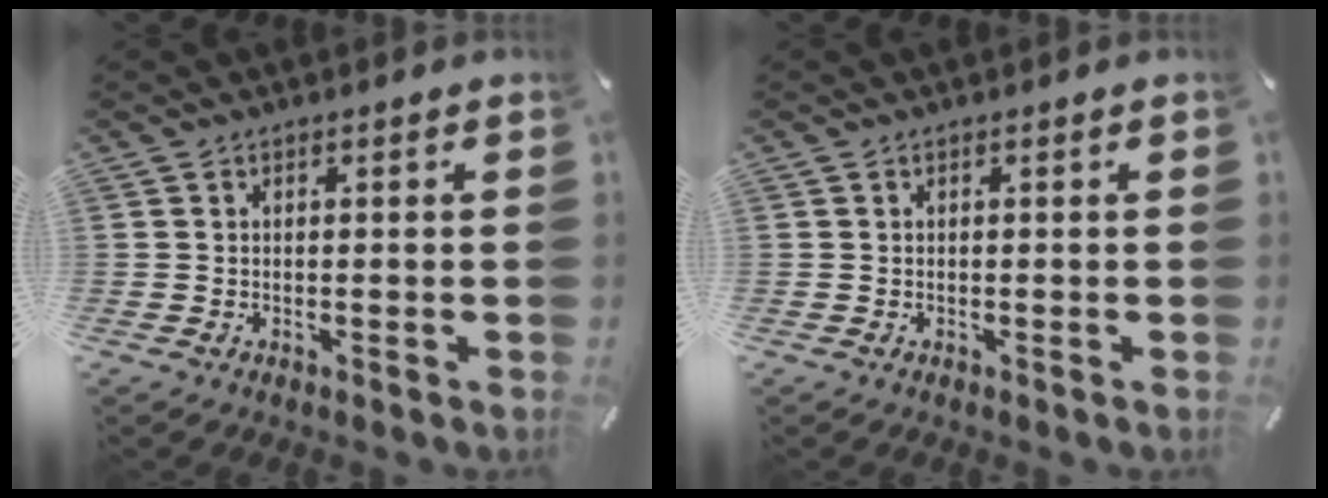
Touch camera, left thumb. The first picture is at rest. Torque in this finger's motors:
{"motor_torque": [0.00, 0.00, 0.00, 0.00, 0.00]}